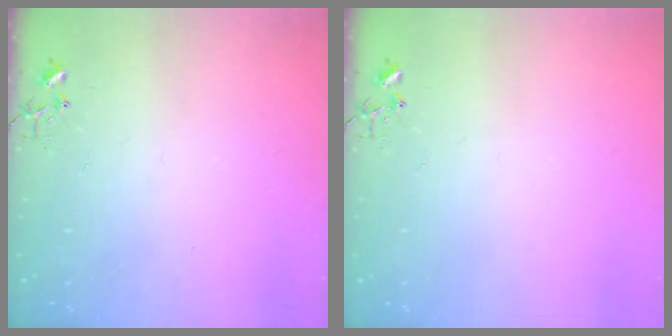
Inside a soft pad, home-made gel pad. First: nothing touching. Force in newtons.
{"total": 0.0}